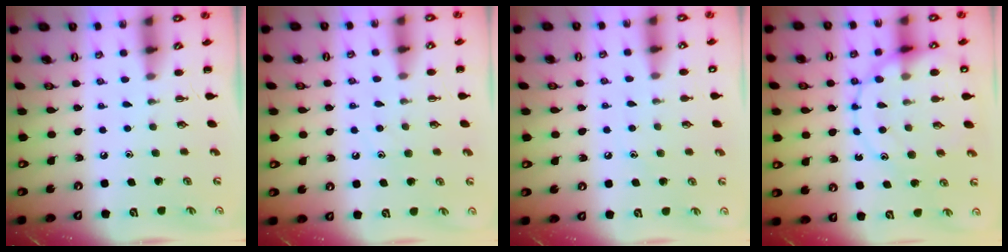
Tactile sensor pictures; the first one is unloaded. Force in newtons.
{"total": 6.6, "press": 6.5, "slide": 1.2}
{"total": 7.7, "press": 7.5, "slide": 1.7}
{"total": 17.6, "press": 17.5, "slide": 2.2}